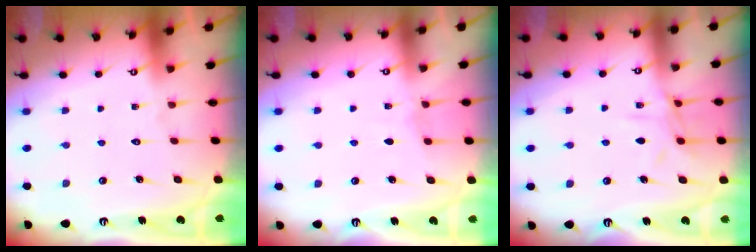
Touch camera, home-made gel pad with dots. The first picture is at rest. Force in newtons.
{"total": 2.1, "press": 2.1, "slide": 0.3}
{"total": 7.9, "press": 7.9, "slide": 0.5}